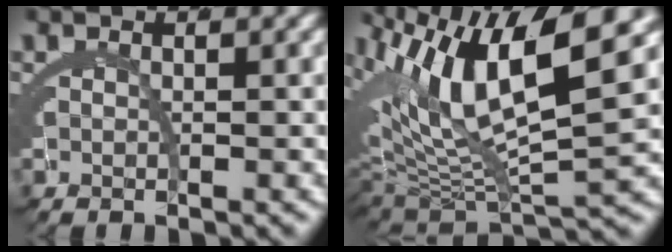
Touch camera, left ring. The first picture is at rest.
{"total": 12.3, "force": [2.0, 7.0, 10.0], "torque": [-0.183, -0.011, 0.041]}